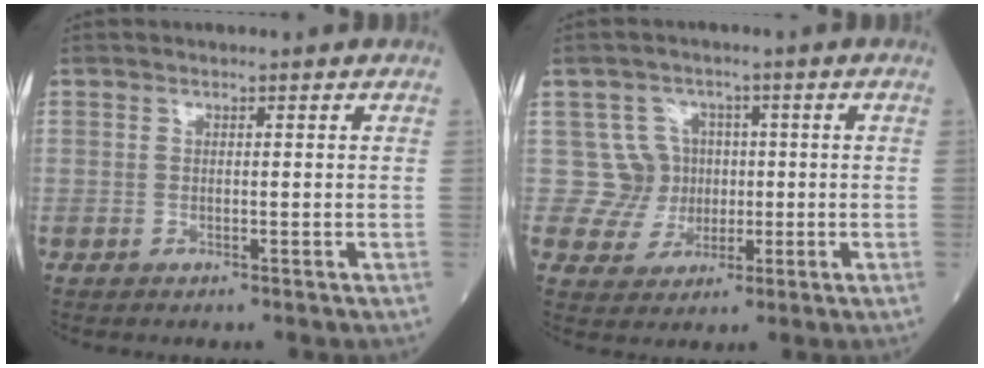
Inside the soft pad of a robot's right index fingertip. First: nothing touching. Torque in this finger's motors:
{"motor_torque": [-0.12, -0.11, -0.13, -0.06]}